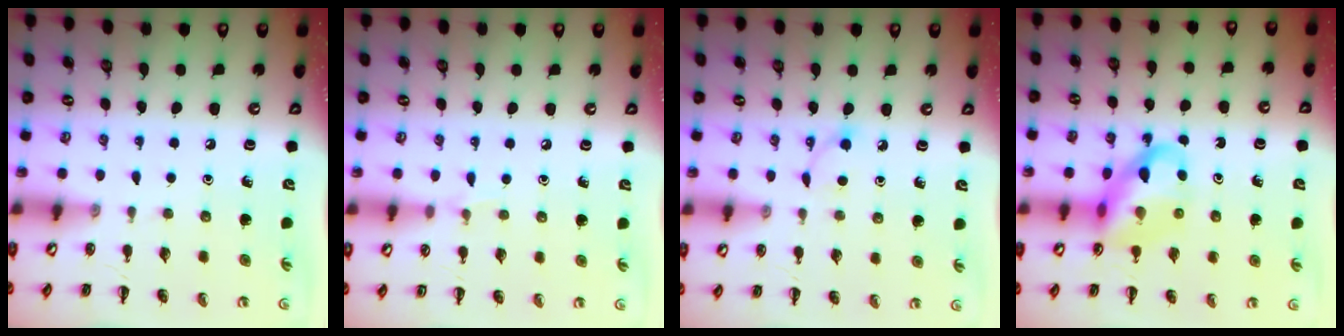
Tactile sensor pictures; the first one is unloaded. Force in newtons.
{"total": 4.4, "press": 4.1, "slide": 1.5}
{"total": 2.8, "press": 2.7, "slide": 0.9}
{"total": 11.9, "press": 11.5, "slide": 3.3}